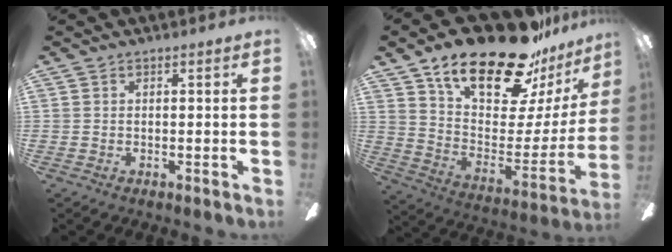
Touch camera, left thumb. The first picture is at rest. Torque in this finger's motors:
{"motor_torque": [0.54, 0.53, 1.70, -1.07, 0.12]}